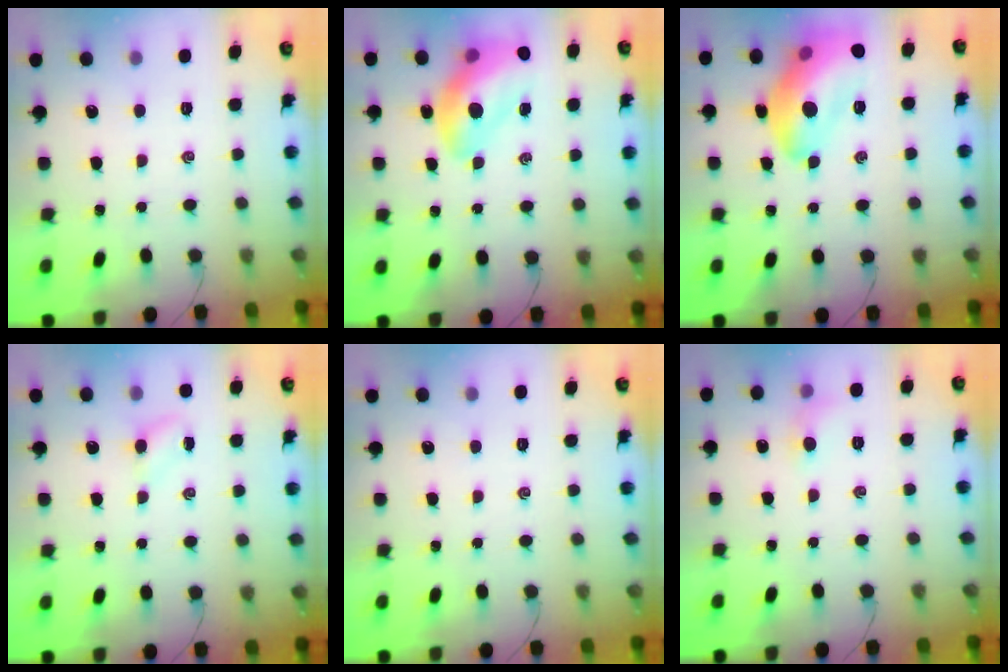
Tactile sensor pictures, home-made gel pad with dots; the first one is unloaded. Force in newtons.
{"total": 15.7, "press": 15.2, "slide": 3.9}
{"total": 17.3, "press": 17.2, "slide": 2.1}
{"total": 2.8, "press": 2.6, "slide": 0.9}
{"total": 0.0}
{"total": 5.7, "press": 5.3, "slide": 2.0}